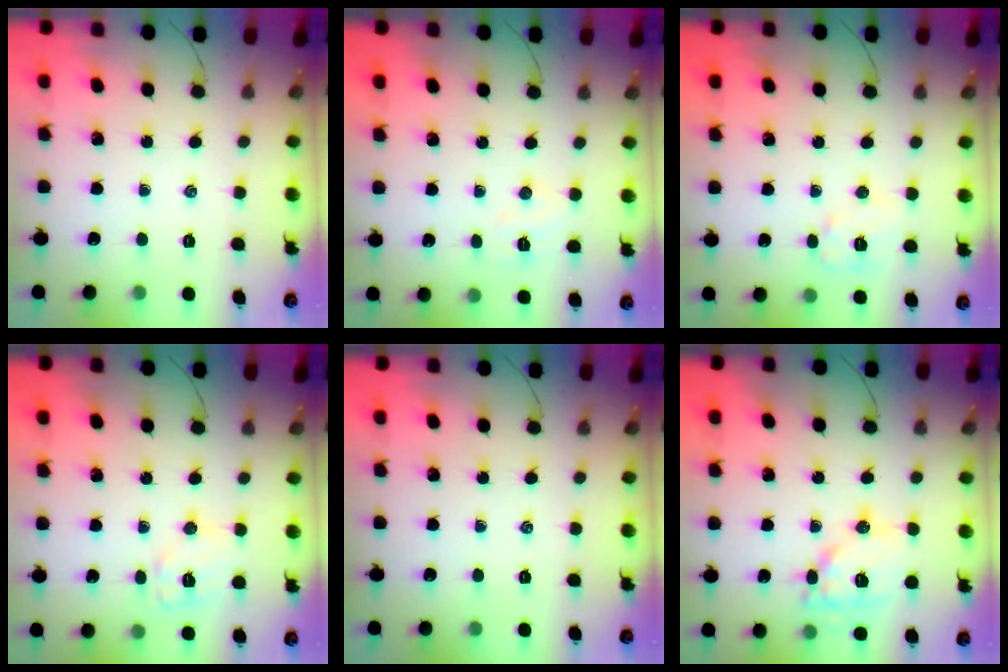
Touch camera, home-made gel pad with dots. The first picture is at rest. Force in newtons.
{"total": 4.3, "press": 4.2, "slide": 0.8}
{"total": 6.9, "press": 6.9, "slide": 0.3}
{"total": 8.6, "press": 8.6, "slide": 0.4}
{"total": 0.0}
{"total": 12.8, "press": 12.8, "slide": 1.4}